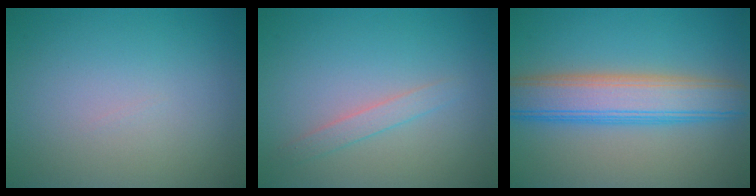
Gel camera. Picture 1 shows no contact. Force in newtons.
{"total": 1.4, "press": 1.3, "slide": 0.1}
{"total": 7.0, "press": 7.0, "slide": 0.3}